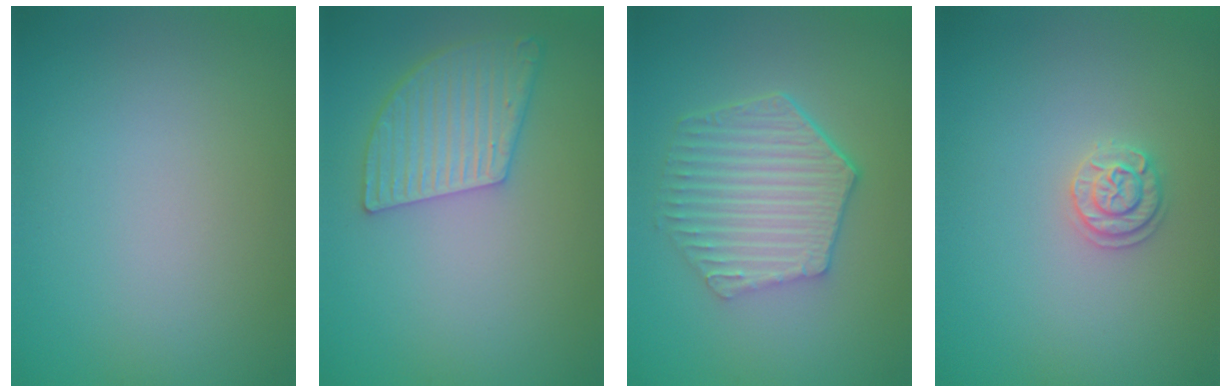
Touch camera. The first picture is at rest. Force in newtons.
{"total": 5.1, "press": 4.2, "slide": 2.9}
{"total": 6.1, "press": 4.7, "slide": 4.0}
{"total": 1.8, "press": 1.7, "slide": 0.3}